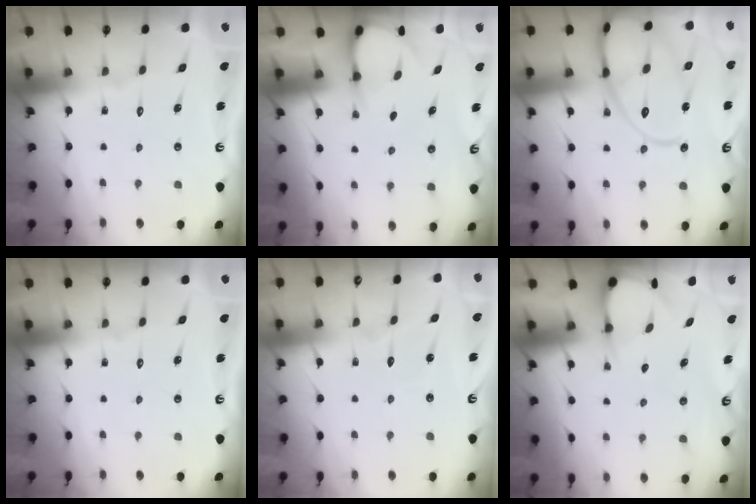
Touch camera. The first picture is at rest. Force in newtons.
{"total": 3.2, "press": 3.2, "slide": 0.3}
{"total": 18.5, "press": 18.4, "slide": 1.9}
{"total": 0.0}
{"total": 4.8, "press": 4.7, "slide": 0.4}
{"total": 3.5, "press": 3.5, "slide": 0.5}